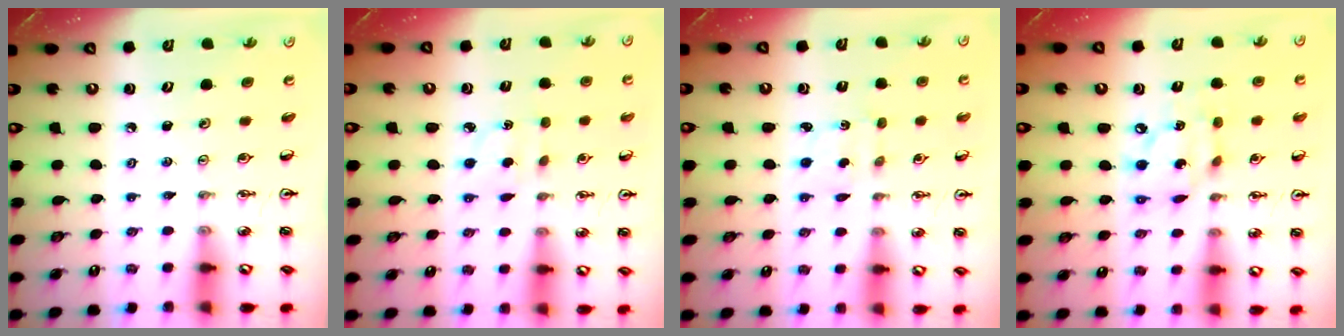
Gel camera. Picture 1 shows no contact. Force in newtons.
{"total": 2.7, "press": 2.6, "slide": 0.9}
{"total": 2.8, "press": 2.8, "slide": 0.5}
{"total": 8.5, "press": 8.4, "slide": 0.6}